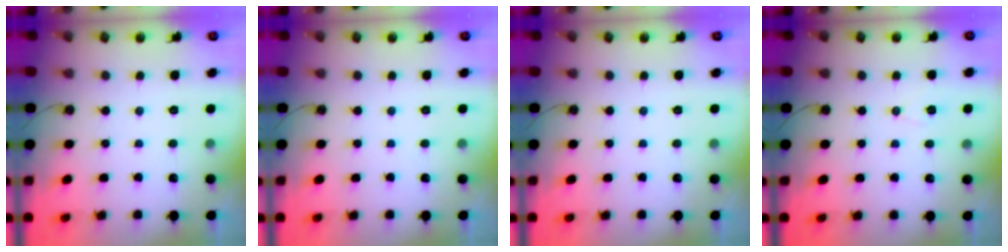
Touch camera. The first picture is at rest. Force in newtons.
{"total": 0.0}
{"total": 0.0}
{"total": 5.3, "press": 3.9, "slide": 3.5}